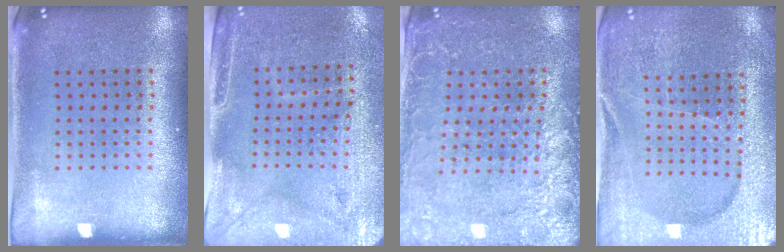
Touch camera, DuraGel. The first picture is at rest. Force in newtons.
{"total": 3.0, "press": 2.6, "slide": 1.5}
{"total": 2.9, "press": 2.8, "slide": 0.7}
{"total": 3.0, "press": 3.0, "slide": 0.4}